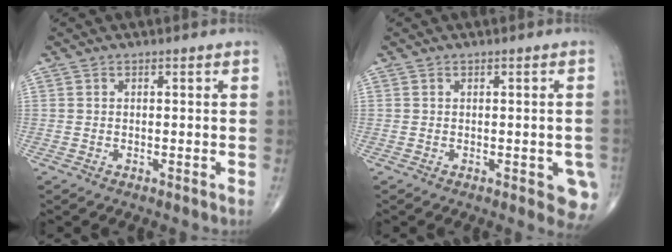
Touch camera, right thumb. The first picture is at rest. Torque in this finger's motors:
{"motor_torque": [1.39, 0.85, 0.45, -0.56, 0.19]}